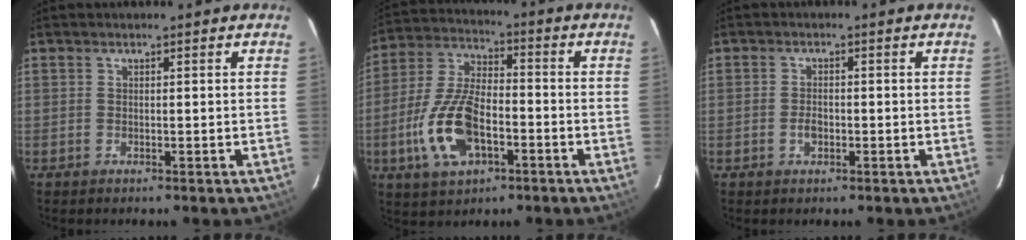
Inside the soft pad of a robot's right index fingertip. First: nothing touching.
{"total": 14.6, "force": [-5.1, 7.3, 11.6], "torque": [-0.253, 0.003, -0.091]}
{"total": 2.4, "force": [-0.9, 1.6, 1.6], "torque": [-0.031, 0.003, -0.015]}